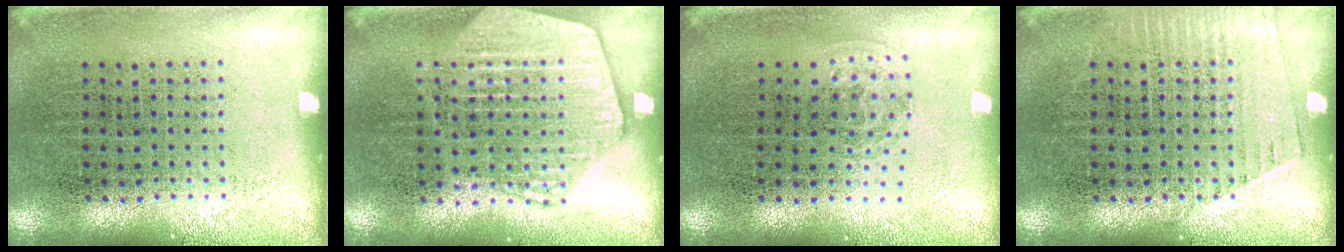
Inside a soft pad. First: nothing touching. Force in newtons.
{"total": 1.9, "press": 1.8, "slide": 0.5}
{"total": 1.0, "press": 0.6, "slide": 0.8}
{"total": 1.2, "press": 1.2, "slide": 0.1}